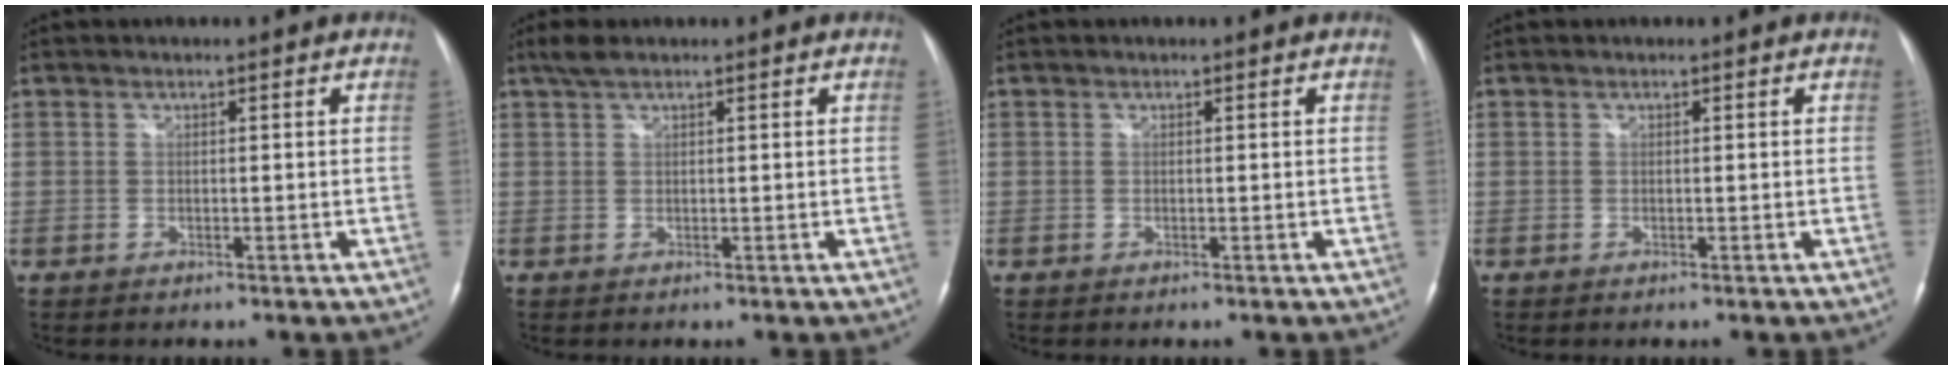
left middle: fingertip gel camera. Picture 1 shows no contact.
{"total": 2.1, "force": [1.6, 0.3, 1.3], "torque": [-0.036, 0.012, 0.035]}
{"total": 0.0}
{"total": 0.0}